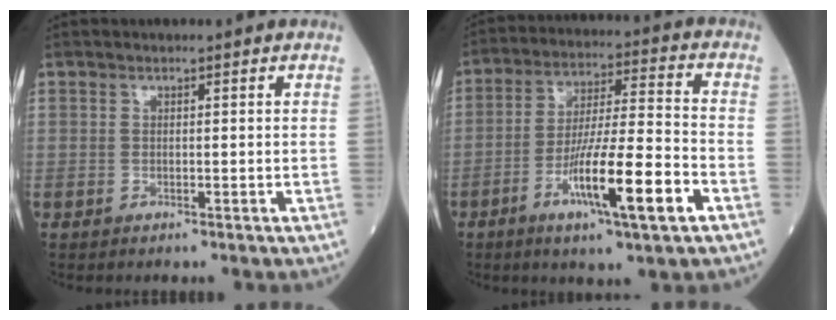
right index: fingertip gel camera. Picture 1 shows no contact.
{"total": 13.7, "force": [-5.8, 0.6, 12.4], "torque": [-0.223, -0.011, -0.097]}